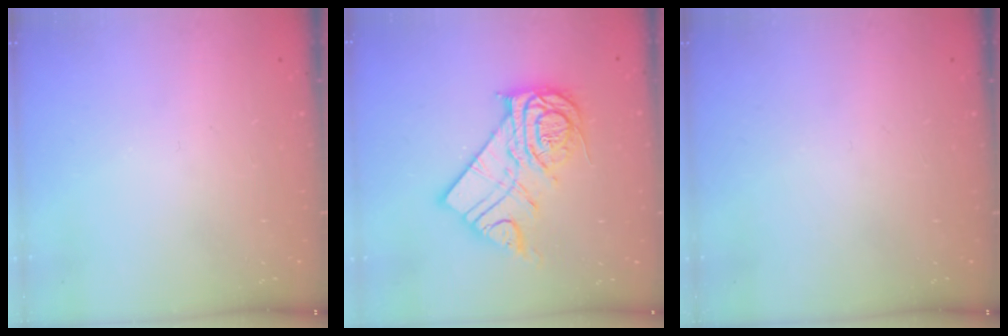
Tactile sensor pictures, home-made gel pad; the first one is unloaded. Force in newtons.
{"total": 16.1, "press": 16.1, "slide": 1.4}
{"total": 0.0}